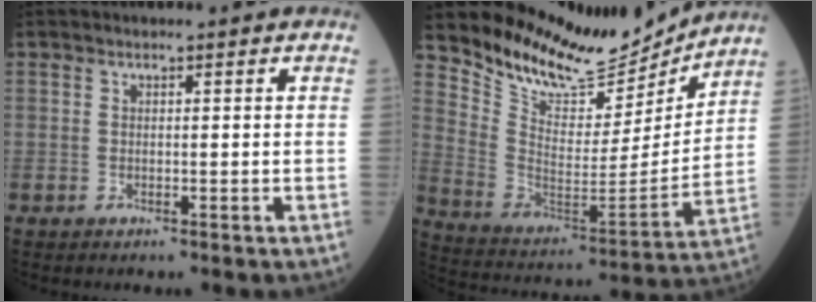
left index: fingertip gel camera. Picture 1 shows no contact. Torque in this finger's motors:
{"motor_torque": [0.58, -1.14, -0.43, -0.18]}